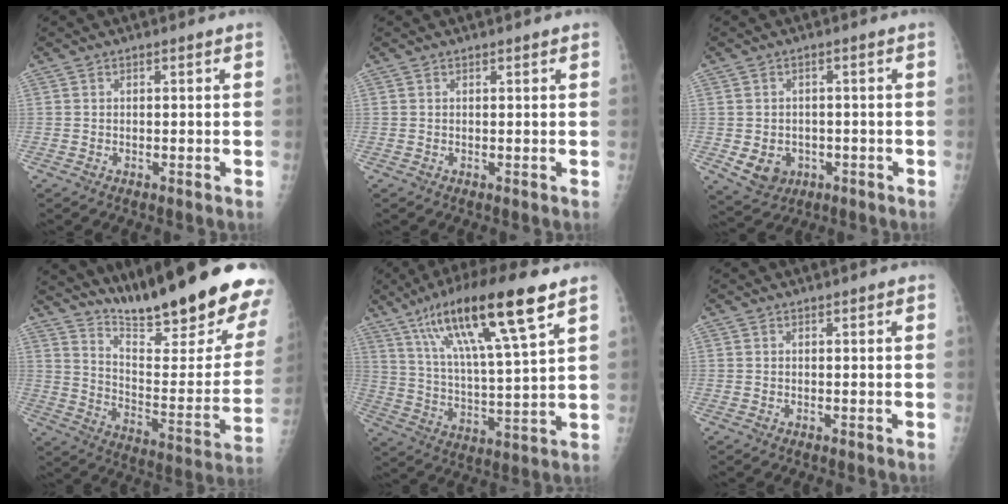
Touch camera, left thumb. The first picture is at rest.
{"total": 0.7, "force": [0.4, 0.1, 0.5], "torque": [-0.007, 0.001, 0.004]}
{"total": 5.9, "force": [-1.8, 5.0, 2.8], "torque": [-0.032, 0.011, -0.013]}
{"total": 26.7, "force": [20.6, 4.1, 16.5], "torque": [-0.218, -0.137, 0.304]}
{"total": 20.1, "force": [11.4, 3.1, 16.3], "torque": [-0.282, -0.030, 0.205]}
{"total": 1.0, "force": [0.6, 0.2, 0.8], "torque": [-0.011, 0.000, 0.006]}